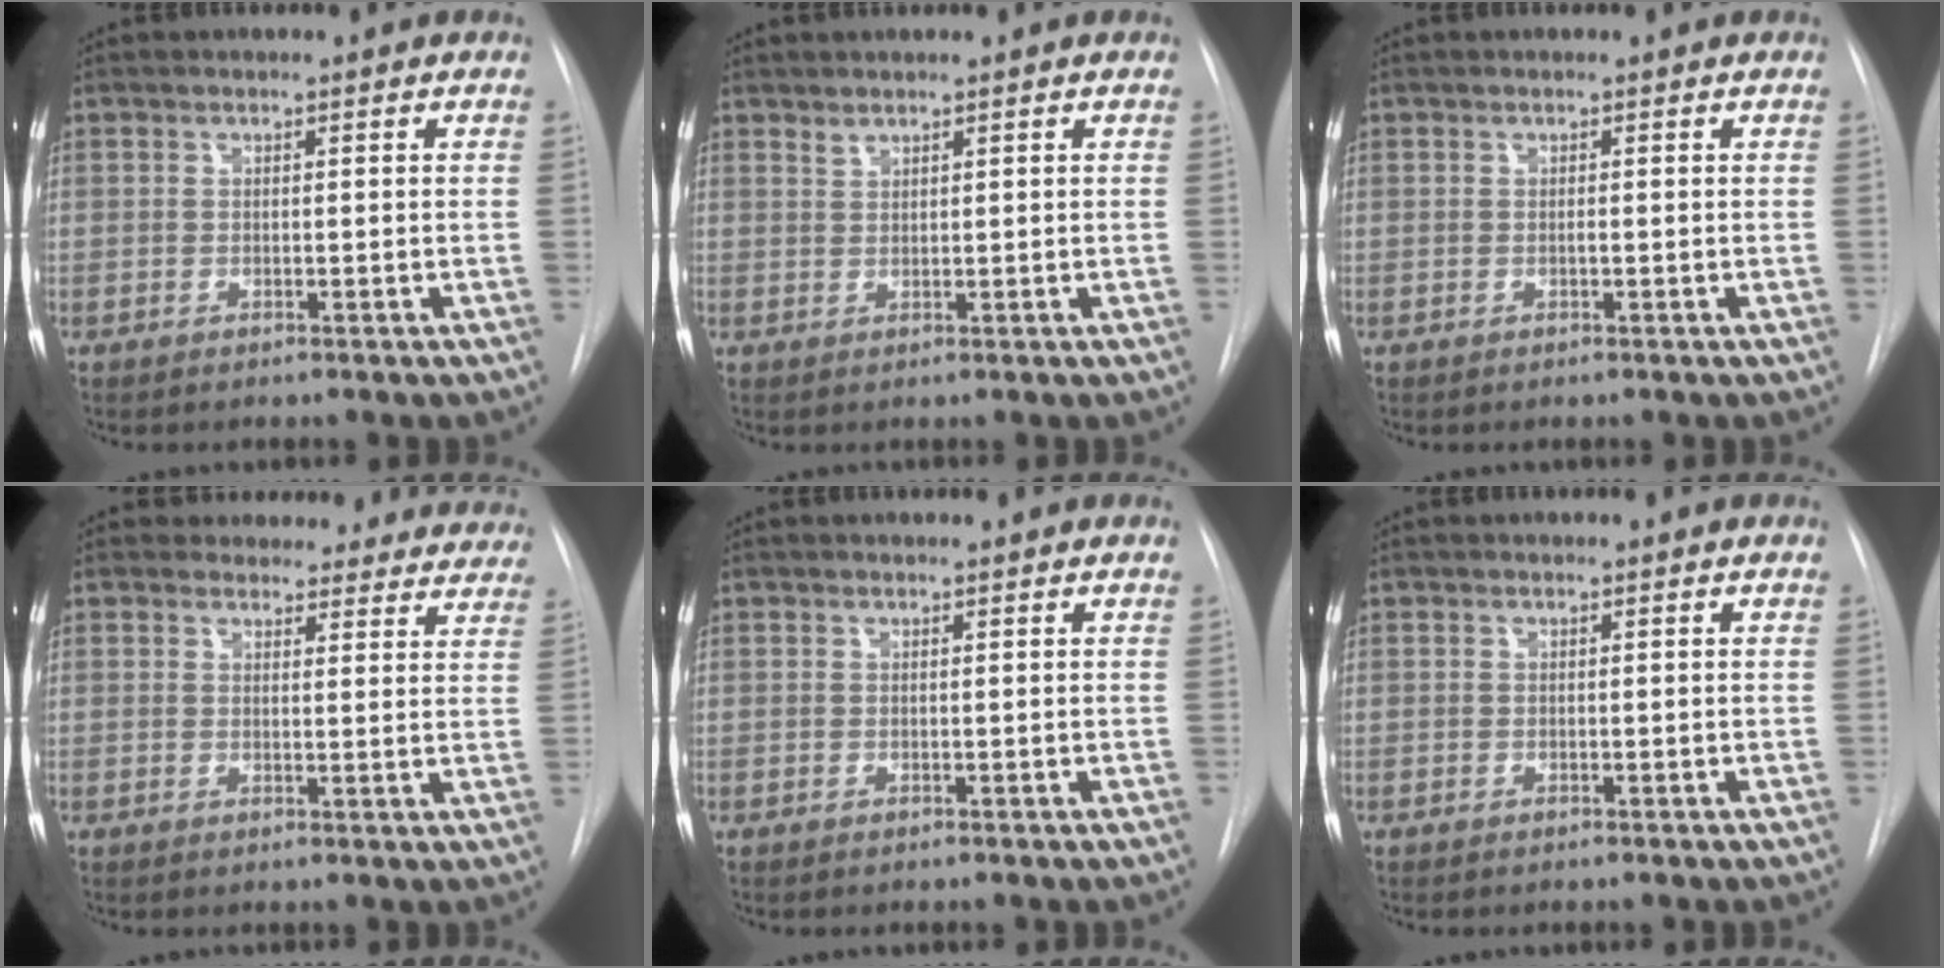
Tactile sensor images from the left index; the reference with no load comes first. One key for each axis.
{"total": 1.0, "fx": 0.9, "fy": 0.1, "fz": 0.1, "tx": -0.003, "ty": 0.000, "tz": 0.020}
{"total": 0.0}
{"total": 16.2, "fx": 15.1, "fy": 5.8, "fz": 1.6, "tx": 0.012, "ty": -0.019, "tz": 0.158}
{"total": 0.7, "fx": 0.7, "fy": 0.0, "fz": 0.0, "tx": 0.000, "ty": 0.000, "tz": 0.009}
{"total": 0.0}